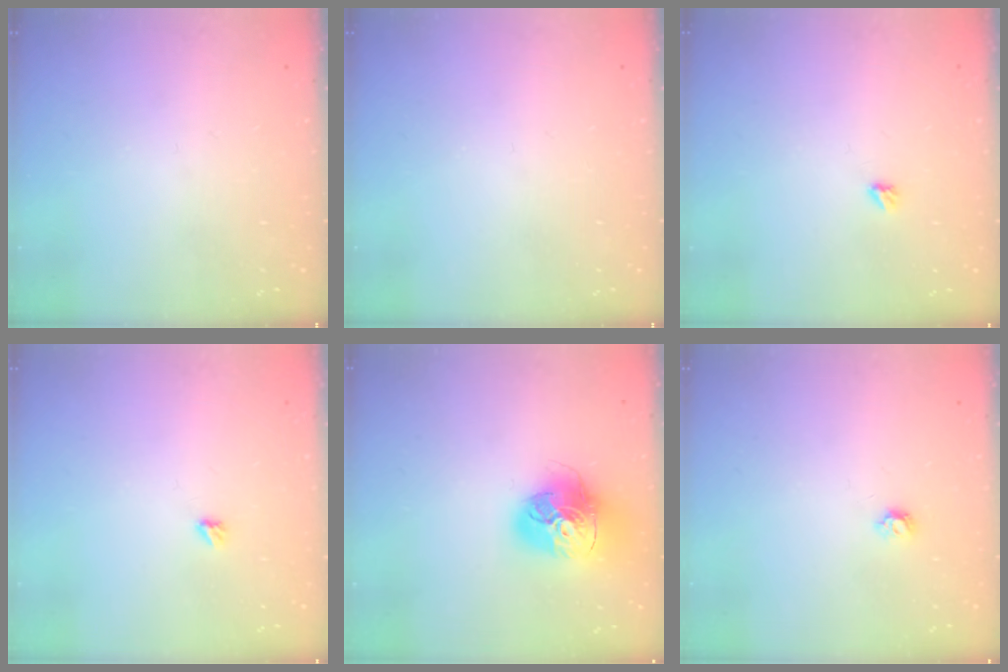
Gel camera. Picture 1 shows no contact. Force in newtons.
{"total": 0.0}
{"total": 2.9, "press": 2.9, "slide": 0.5}
{"total": 2.9, "press": 2.9, "slide": 0.5}
{"total": 17.5, "press": 17.4, "slide": 1.9}
{"total": 3.8, "press": 3.7, "slide": 0.6}